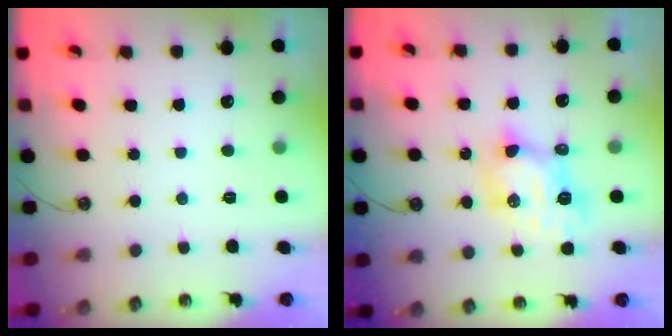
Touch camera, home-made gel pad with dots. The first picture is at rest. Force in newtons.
{"total": 7.6, "press": 7.5, "slide": 0.6}